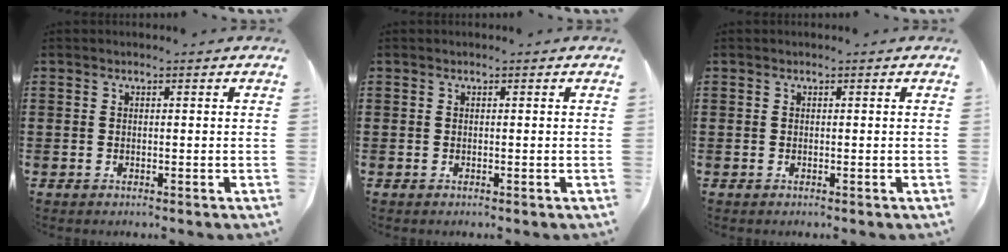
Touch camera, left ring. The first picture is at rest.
{"total": 0.0}
{"total": 0.0}